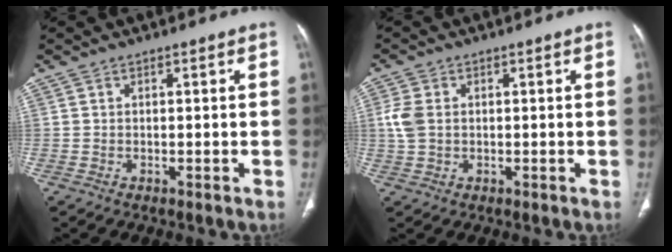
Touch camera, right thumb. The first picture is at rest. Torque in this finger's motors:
{"motor_torque": [1.94, 1.79, 0.59, -0.40, 0.10]}